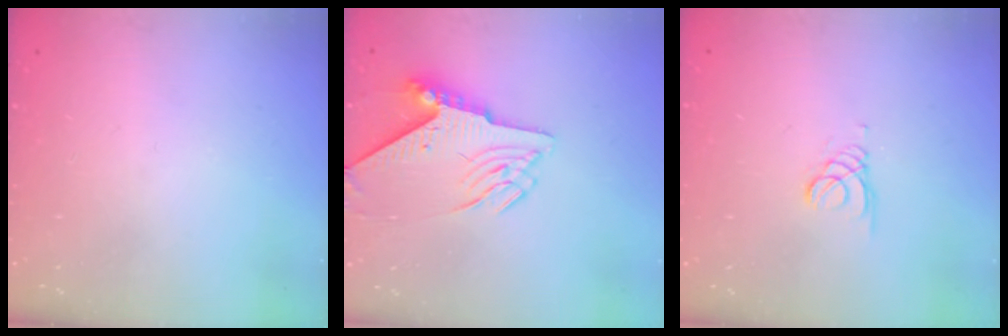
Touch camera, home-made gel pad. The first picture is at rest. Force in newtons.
{"total": 8.8, "press": 8.7, "slide": 1.1}
{"total": 1.5, "press": 1.5, "slide": 0.1}